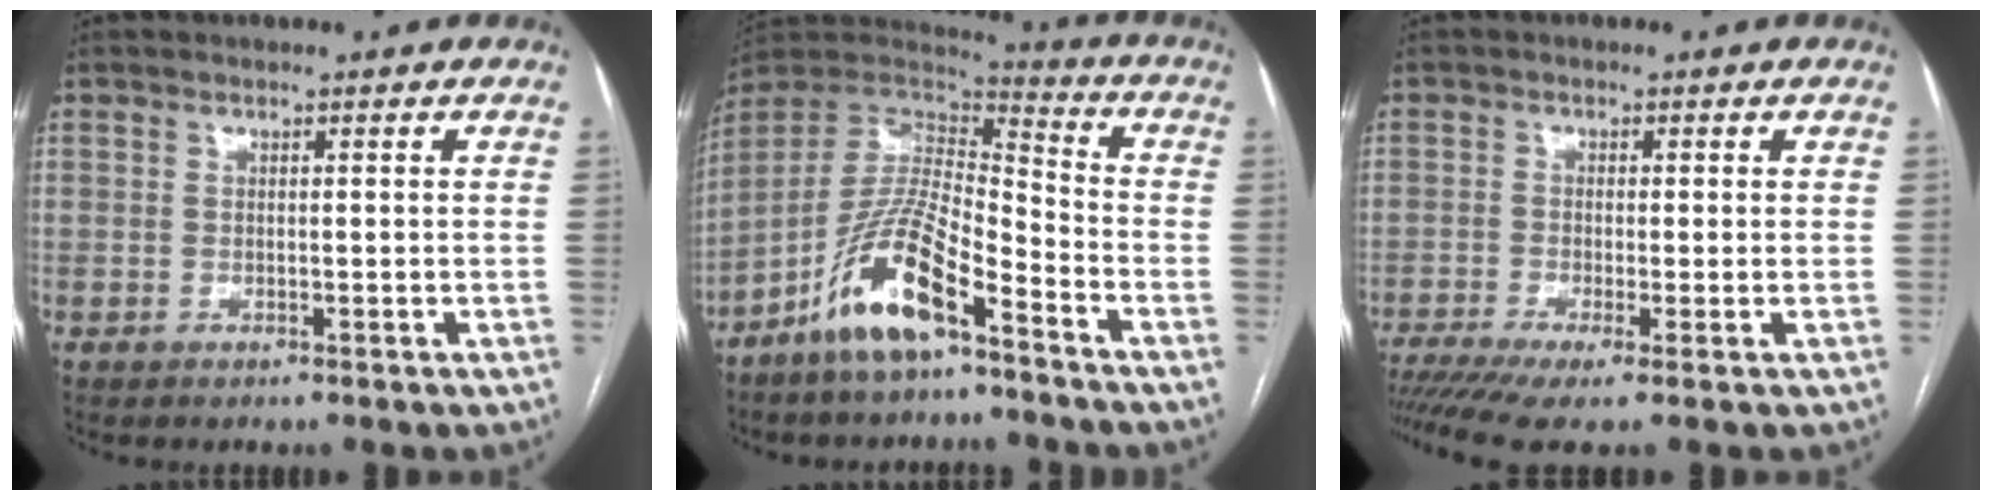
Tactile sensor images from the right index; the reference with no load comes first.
{"total": 14.2, "force": [-8.7, 3.1, 10.8], "torque": [-0.214, 0.000, -0.163]}
{"total": 8.1, "force": [-5.3, 0.9, 6.0], "torque": [-0.111, -0.011, -0.095]}